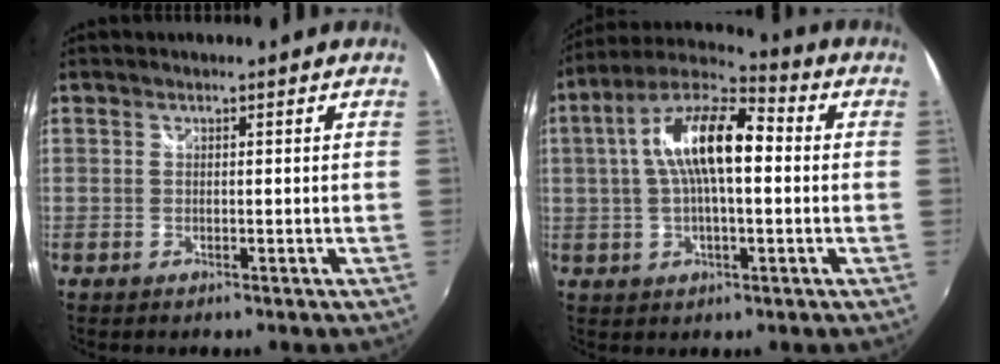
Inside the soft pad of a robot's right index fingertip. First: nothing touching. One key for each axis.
{"total": 14.7, "fx": 1.5, "fy": 5.7, "fz": 13.5, "tx": -0.248, "ty": 0.023, "tz": 0.015}